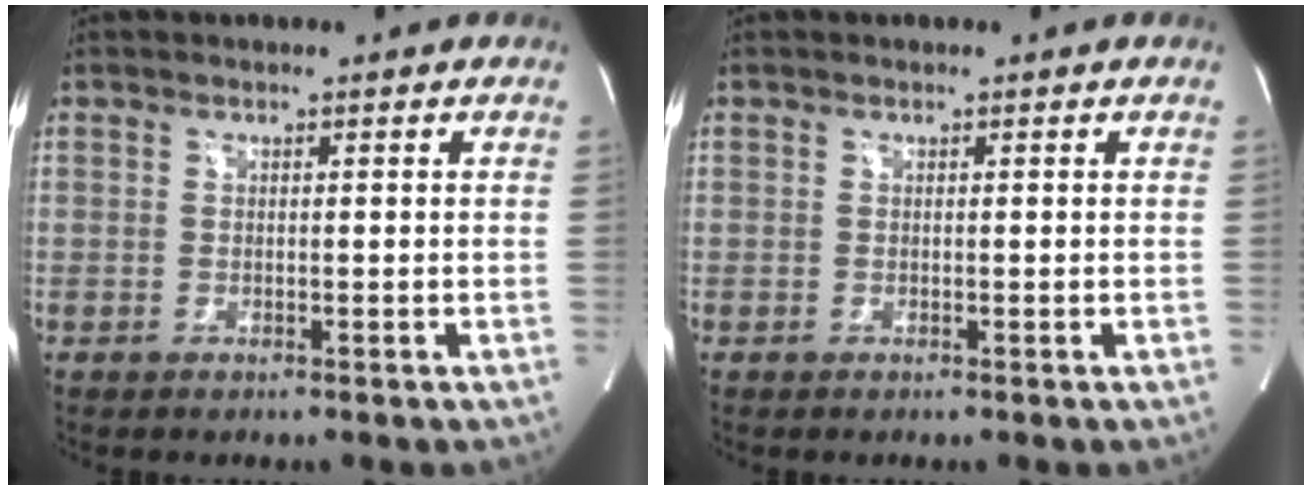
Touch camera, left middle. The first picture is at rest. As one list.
[{"total": 0.0}]